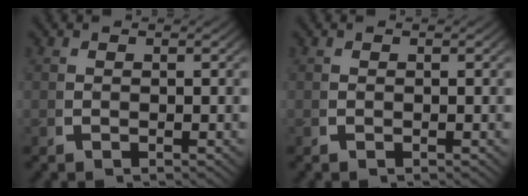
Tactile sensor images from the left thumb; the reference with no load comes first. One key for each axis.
{"total": 0.0}